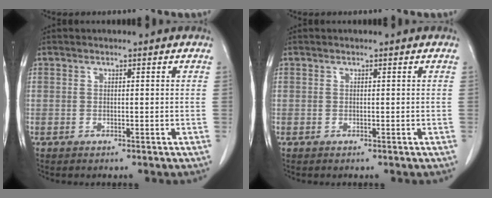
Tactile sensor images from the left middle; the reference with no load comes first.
{"total": 0.0}